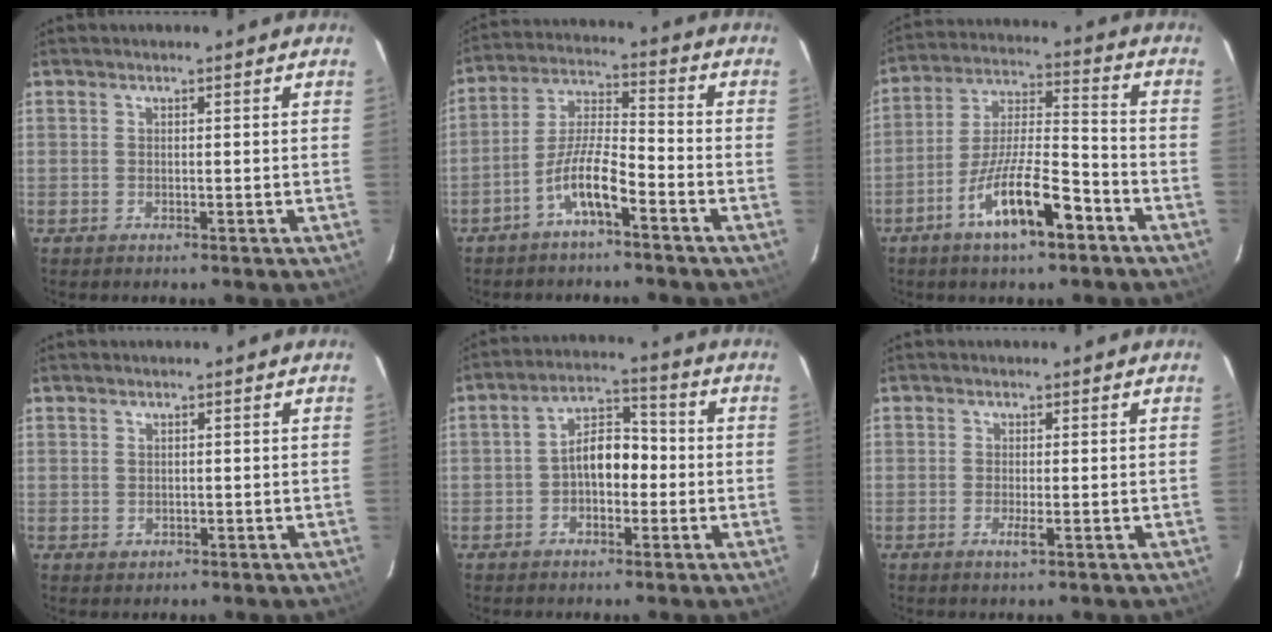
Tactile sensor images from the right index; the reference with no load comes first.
{"total": 8.0, "force": [-4.8, 1.5, 6.2], "torque": [-0.131, 0.013, -0.092]}
{"total": 13.5, "force": [-7.6, 3.2, 10.7], "torque": [-0.205, 0.000, -0.133]}
{"total": 1.3, "force": [0.2, 1.3, 0.1], "torque": [0.006, 0.002, 0.003]}
{"total": 7.4, "force": [-1.2, 4.4, 5.8], "torque": [-0.099, 0.027, -0.019]}
{"total": 1.4, "force": [-0.5, 0.0, 1.3], "torque": [-0.027, -0.005, -0.010]}